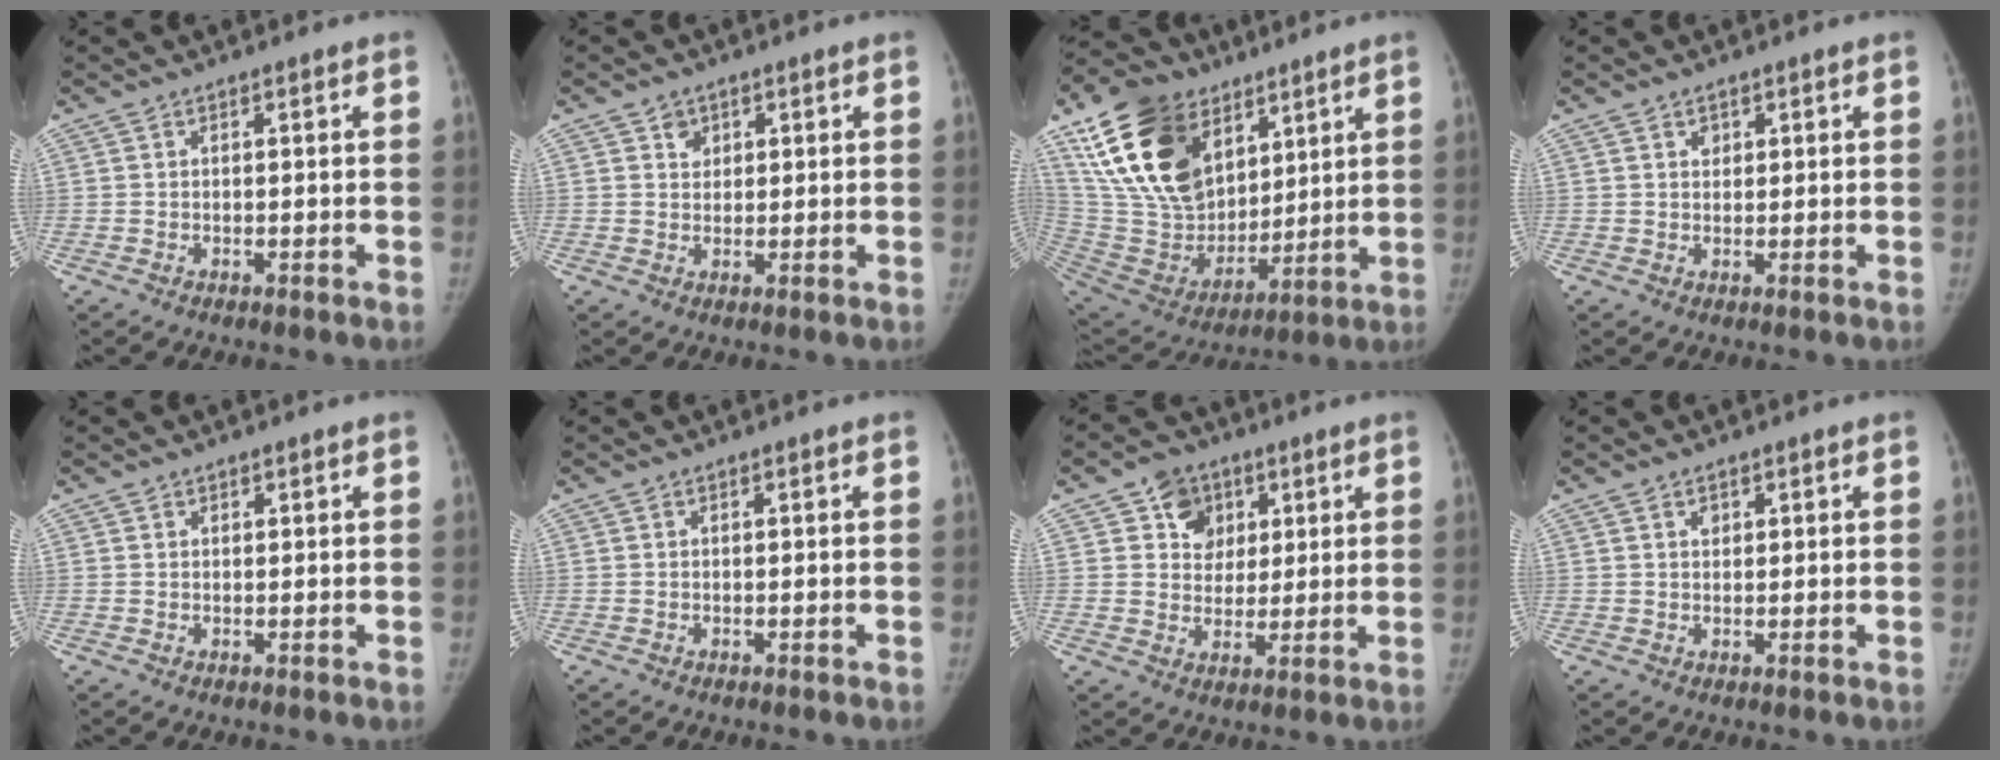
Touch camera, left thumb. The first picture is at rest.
{"total": 2.6, "force": [1.3, 2.2, 0.6], "torque": [0.008, -0.007, 0.018]}
{"total": 26.3, "force": [12.9, 16.9, 15.5], "torque": [-0.278, -0.029, 0.248]}
{"total": 1.8, "force": [1.0, 1.4, 0.6], "torque": [0.005, -0.006, 0.014]}
{"total": 0.8, "force": [0.5, 0.6, 0.0], "torque": [0.010, -0.002, 0.004]}
{"total": 0.0}
{"total": 8.1, "force": [3.4, 6.9, 2.6], "torque": [-0.003, -0.007, 0.052]}
{"total": 1.6, "force": [0.9, 1.2, 0.6], "torque": [0.002, -0.005, 0.013]}